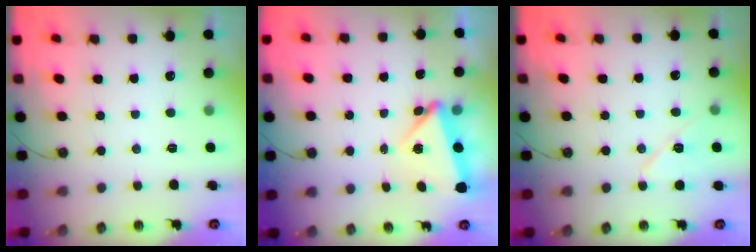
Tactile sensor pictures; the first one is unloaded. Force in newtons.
{"total": 5.9, "press": 5.6, "slide": 1.8}
{"total": 8.8, "press": 8.2, "slide": 3.2}